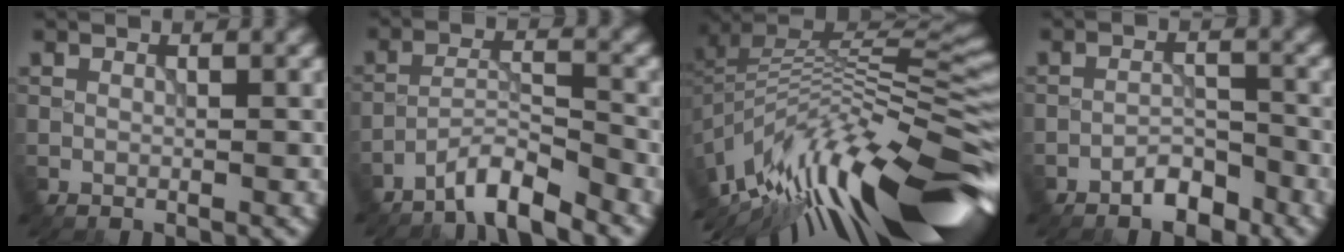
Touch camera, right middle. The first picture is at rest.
{"total": 4.5, "force": [-3.9, 0.5, 2.1], "torque": [-0.034, 0.005, -0.079]}
{"total": 15.4, "force": [-7.1, 5.7, 12.4], "torque": [-0.220, 0.004, -0.110]}
{"total": 2.7, "force": [-2.1, 1.0, 1.3], "torque": [-0.015, 0.010, -0.039]}